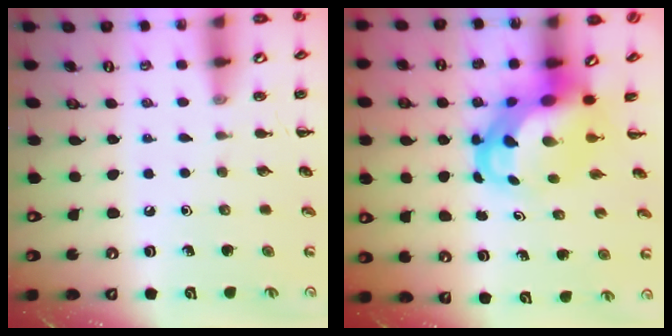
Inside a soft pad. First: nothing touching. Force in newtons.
{"total": 6.4, "press": 6.1, "slide": 1.7}